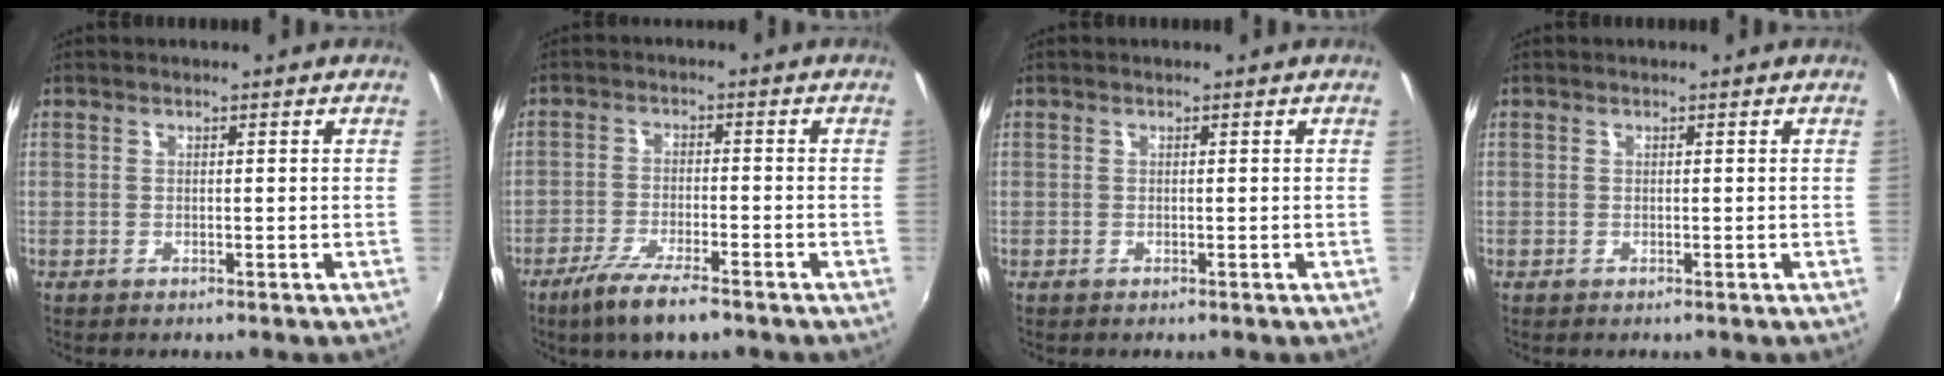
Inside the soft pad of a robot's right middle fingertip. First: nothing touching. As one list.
[{"total": 7.9, "force": [-5.8, 0.6, 5.3], "torque": [-0.124, -0.024, -0.108]}, {"total": 0.0}, {"total": 0.0}]